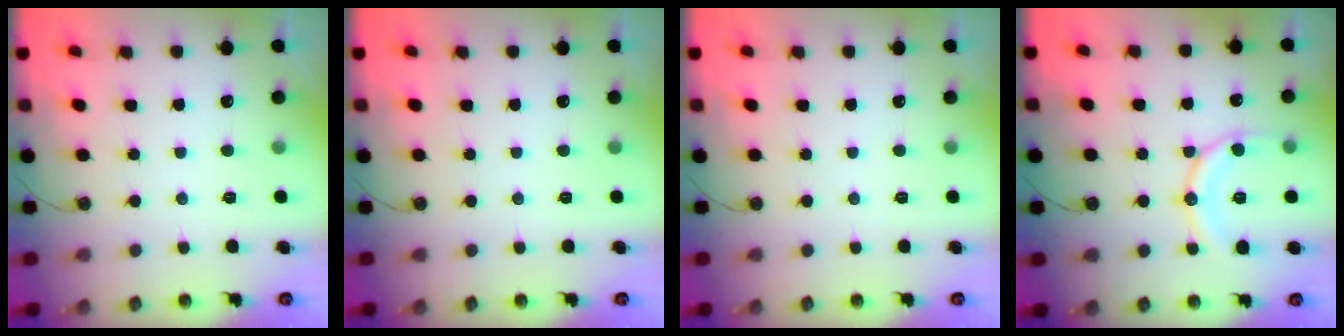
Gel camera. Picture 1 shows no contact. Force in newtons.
{"total": 0.0}
{"total": 0.0}
{"total": 12.9, "press": 12.8, "slide": 1.4}